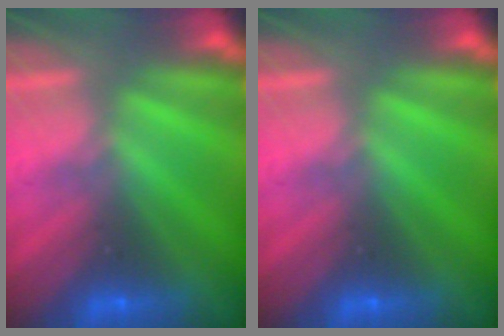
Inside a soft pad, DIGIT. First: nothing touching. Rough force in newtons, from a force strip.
{"total": 0.0}